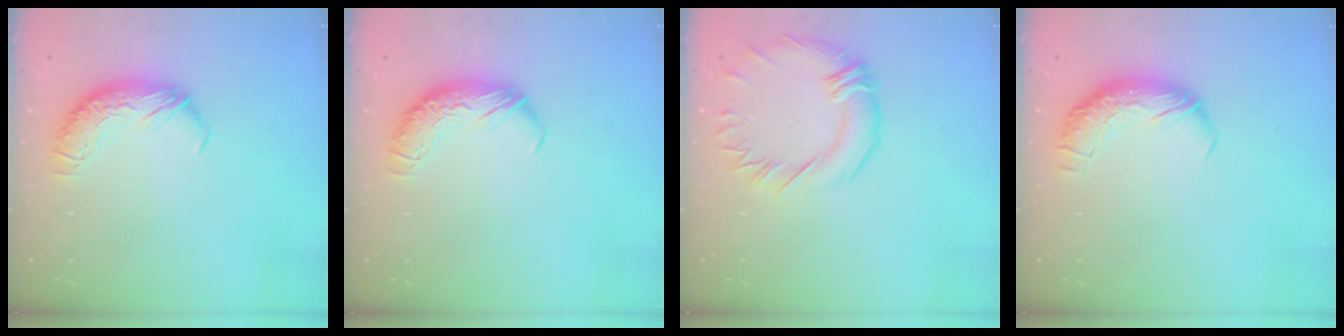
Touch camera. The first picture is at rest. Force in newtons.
{"total": 0.0}
{"total": 2.6, "press": 2.2, "slide": 1.3}
{"total": 2.4, "press": 1.2, "slide": 2.1}